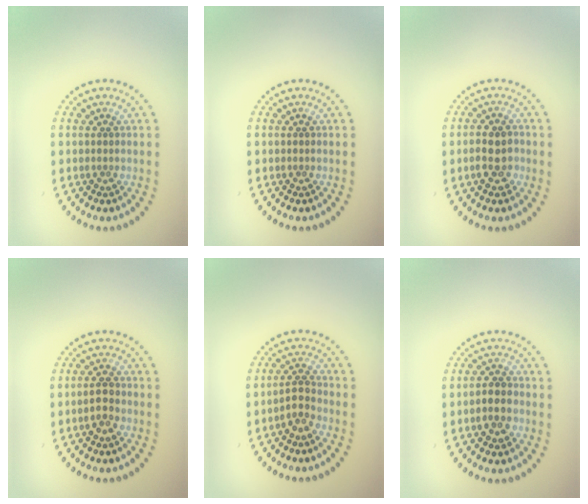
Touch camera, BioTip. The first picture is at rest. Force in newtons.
{"total": 0.0}
{"total": 2.8, "press": 2.7, "slide": 0.6}
{"total": 1.9, "press": 1.8, "slide": 0.3}
{"total": 1.7, "press": 1.5, "slide": 0.9}
{"total": 2.6, "press": 2.5, "slide": 0.3}